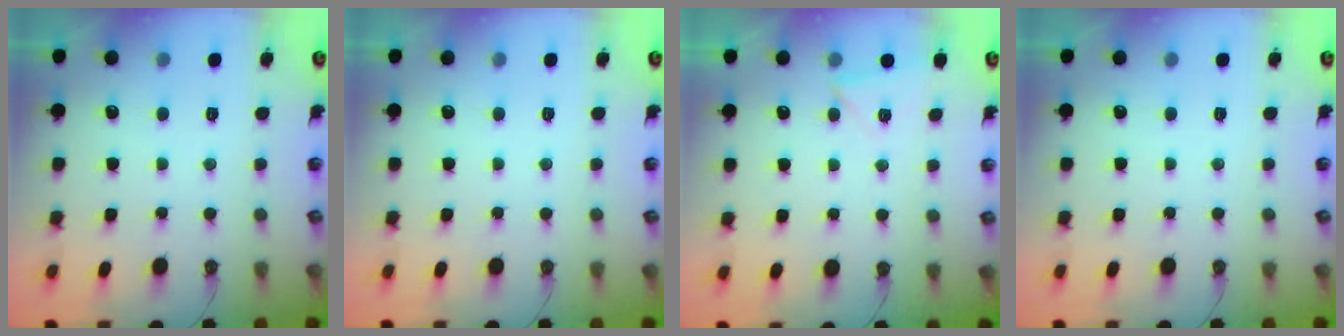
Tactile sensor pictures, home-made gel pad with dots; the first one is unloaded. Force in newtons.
{"total": 0.0}
{"total": 3.7, "press": 3.7, "slide": 0.3}
{"total": 0.0}